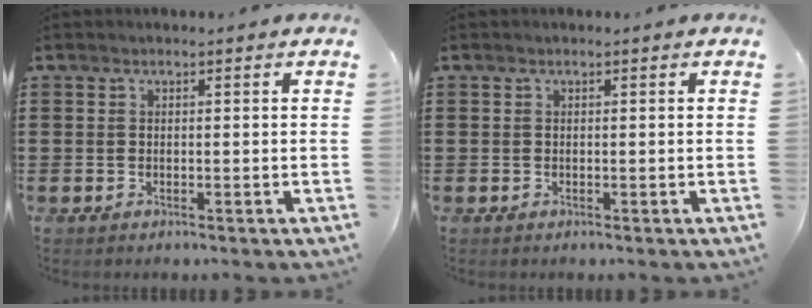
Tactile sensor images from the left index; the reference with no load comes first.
{"total": 0.0}